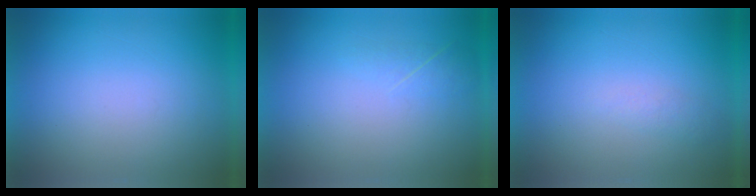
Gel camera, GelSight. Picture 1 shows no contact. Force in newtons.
{"total": 1.9}
{"total": 1.2}